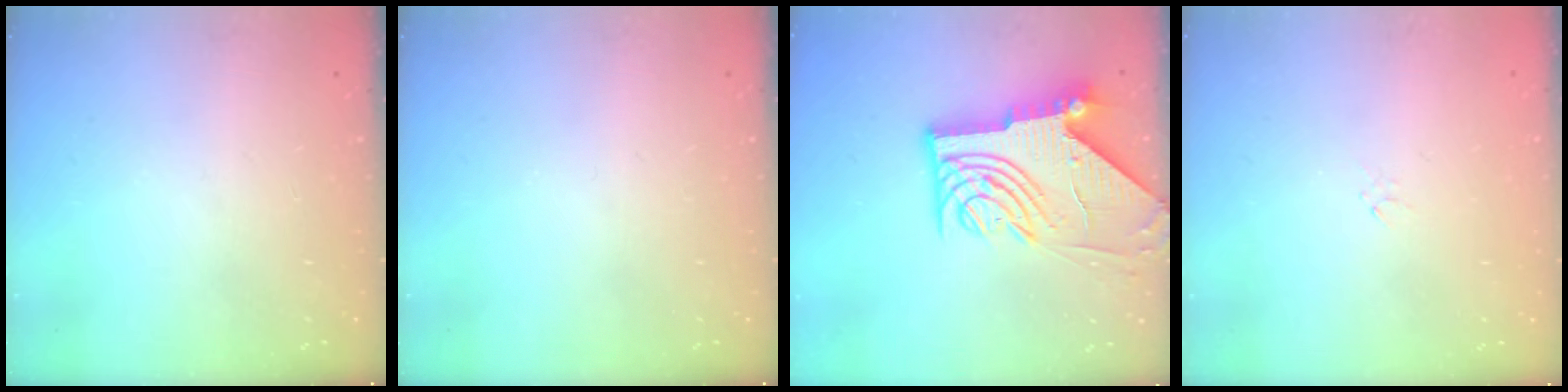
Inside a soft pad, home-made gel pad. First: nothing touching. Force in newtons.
{"total": 0.0}
{"total": 14.8, "press": 14.7, "slide": 1.8}
{"total": 0.0}